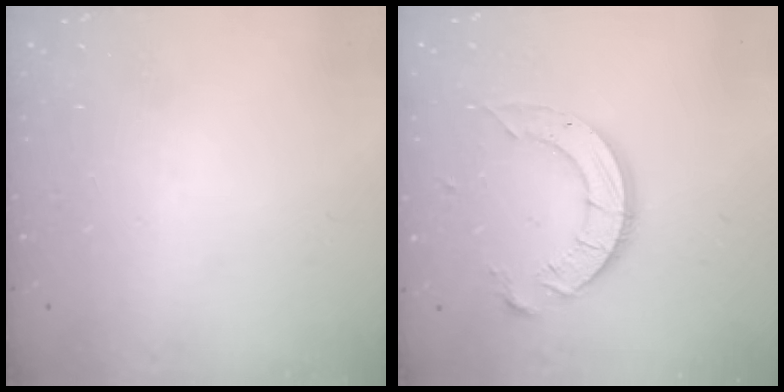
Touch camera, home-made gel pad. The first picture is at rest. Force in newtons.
{"total": 10.8, "press": 10.8, "slide": 0.7}